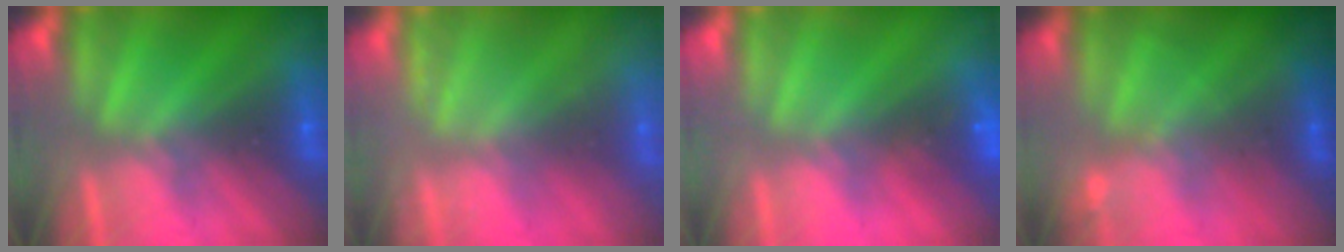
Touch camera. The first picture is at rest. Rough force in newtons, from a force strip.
{"total": 2.2}
{"total": 2.9}
{"total": 2.2}